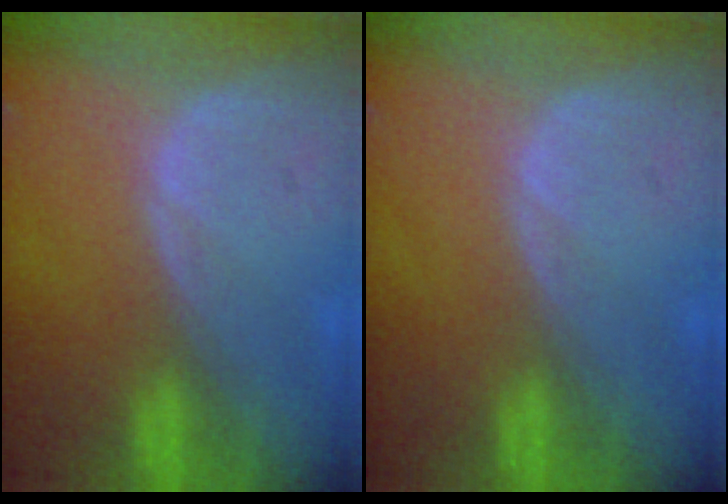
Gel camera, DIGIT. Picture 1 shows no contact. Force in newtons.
{"total": 0.0}